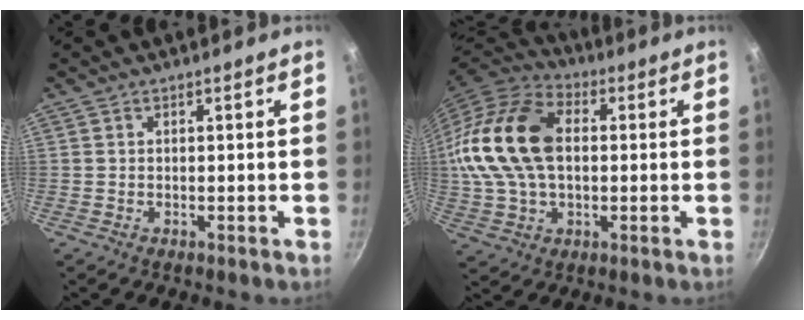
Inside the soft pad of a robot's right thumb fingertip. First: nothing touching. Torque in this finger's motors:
{"motor_torque": [1.30, 3.71, 1.49, -1.27, 0.30]}